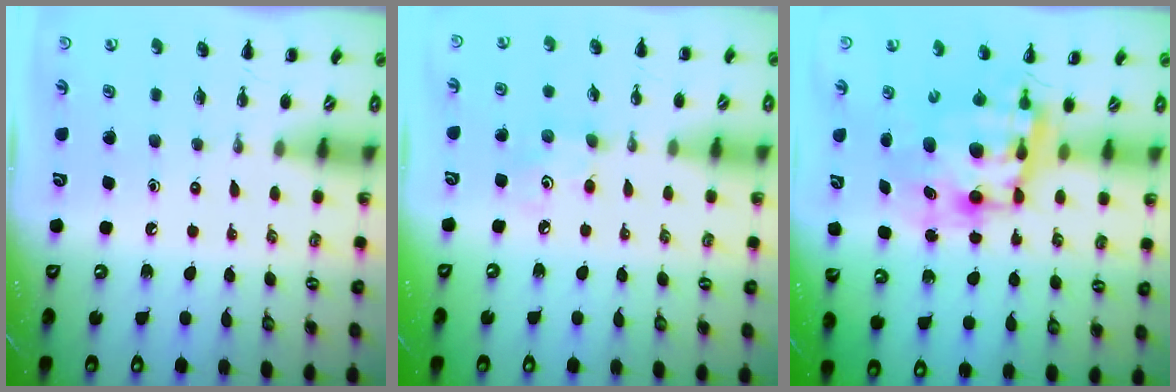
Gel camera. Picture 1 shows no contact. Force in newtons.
{"total": 3.1, "press": 3.0, "slide": 0.8}
{"total": 9.8, "press": 9.5, "slide": 2.5}